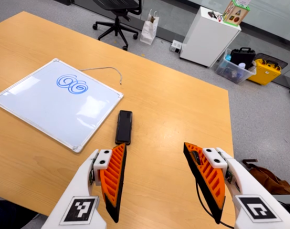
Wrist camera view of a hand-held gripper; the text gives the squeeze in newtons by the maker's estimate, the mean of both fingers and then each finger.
{"total": 0.0}